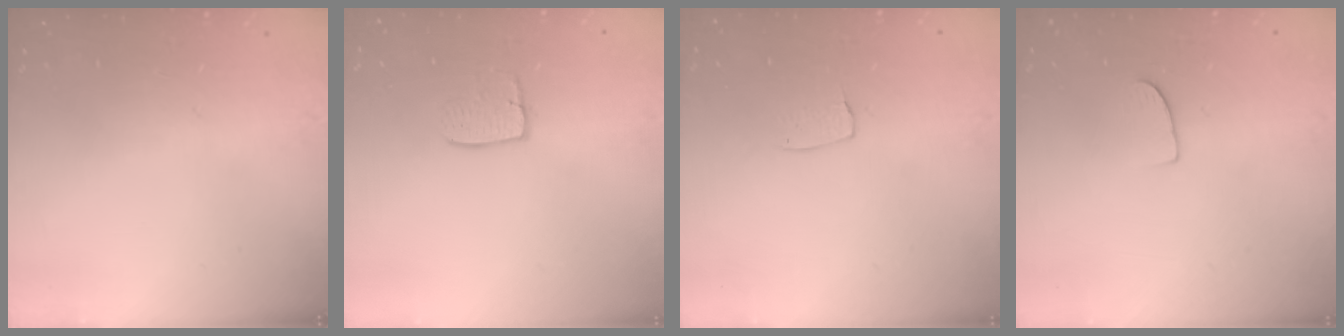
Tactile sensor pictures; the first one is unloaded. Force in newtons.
{"total": 5.9, "press": 5.9, "slide": 0.3}
{"total": 5.3, "press": 5.3, "slide": 0.3}
{"total": 5.4, "press": 5.4, "slide": 0.3}